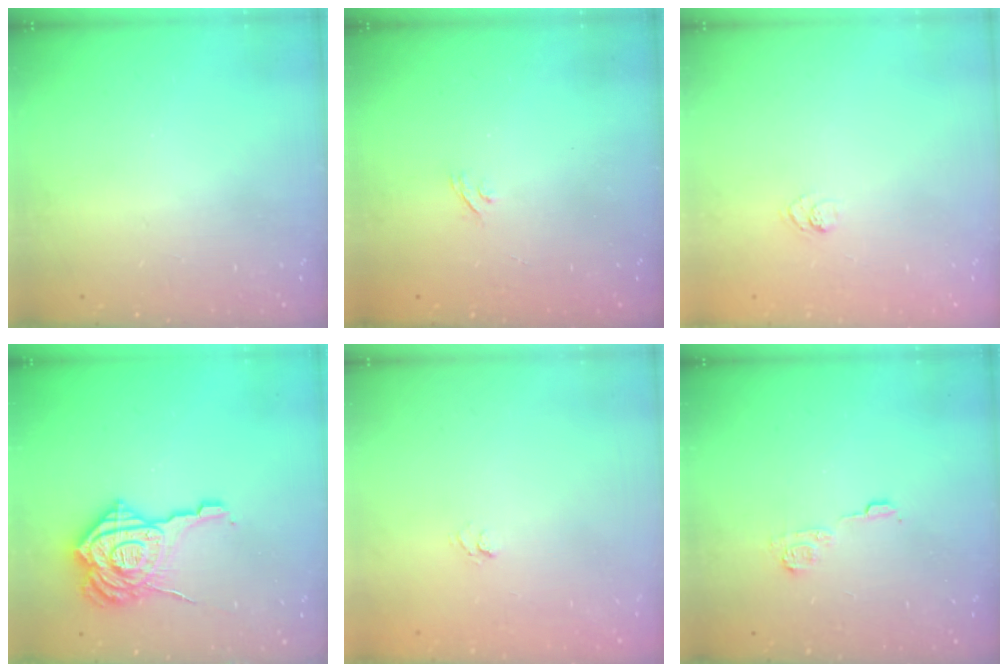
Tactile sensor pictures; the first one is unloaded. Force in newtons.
{"total": 2.2, "press": 1.9, "slide": 1.1}
{"total": 3.2, "press": 3.0, "slide": 1.0}
{"total": 18.9, "press": 18.8, "slide": 1.9}
{"total": 3.6, "press": 3.4, "slide": 1.1}
{"total": 6.0, "press": 6.0, "slide": 0.4}